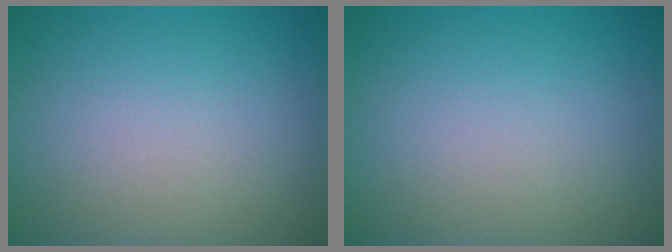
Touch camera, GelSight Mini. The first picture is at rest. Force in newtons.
{"total": 0.0}